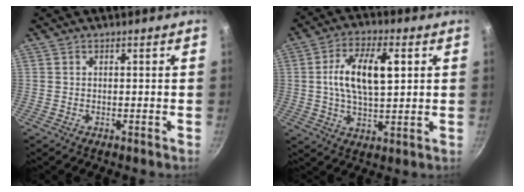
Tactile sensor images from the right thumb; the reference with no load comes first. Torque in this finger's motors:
{"motor_torque": [0.13, 0.12, 0.44, -0.39, 0.21]}